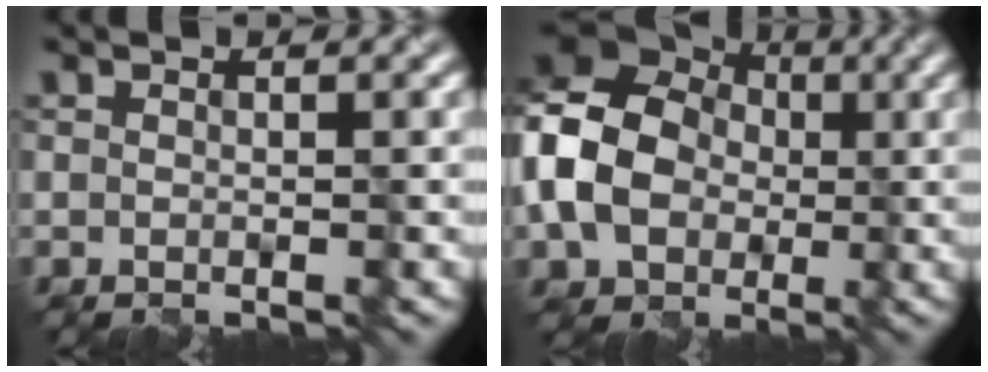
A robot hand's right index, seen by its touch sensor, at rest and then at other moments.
{"total": 10.6, "force": [-0.1, 9.0, 5.7], "torque": [-0.148, 0.015, -0.025]}